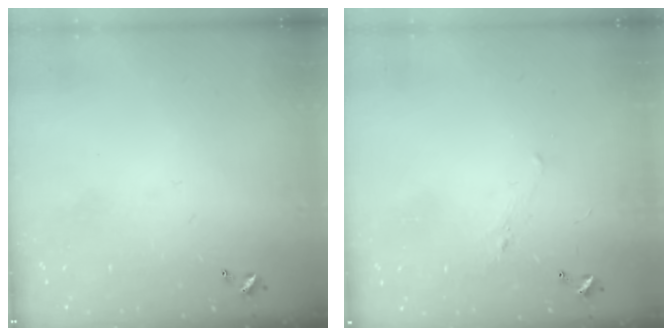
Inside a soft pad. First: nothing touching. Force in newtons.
{"total": 0.7, "press": 0.2, "slide": 0.6}